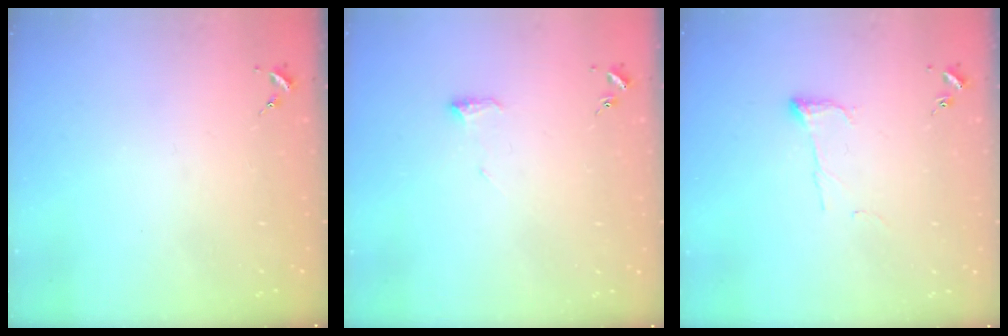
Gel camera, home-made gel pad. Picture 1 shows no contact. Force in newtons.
{"total": 5.2, "press": 5.1, "slide": 0.9}
{"total": 5.9, "press": 5.8, "slide": 0.6}